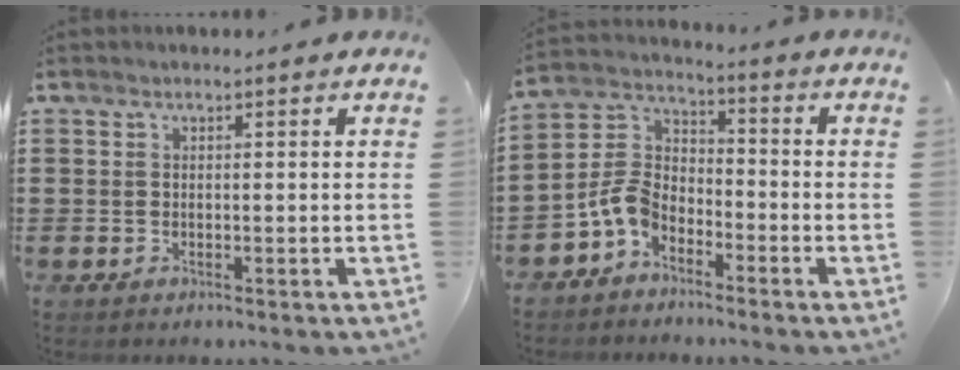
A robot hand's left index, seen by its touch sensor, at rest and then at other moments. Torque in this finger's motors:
{"motor_torque": [0.77, 0.45, 0.29, 0.06]}